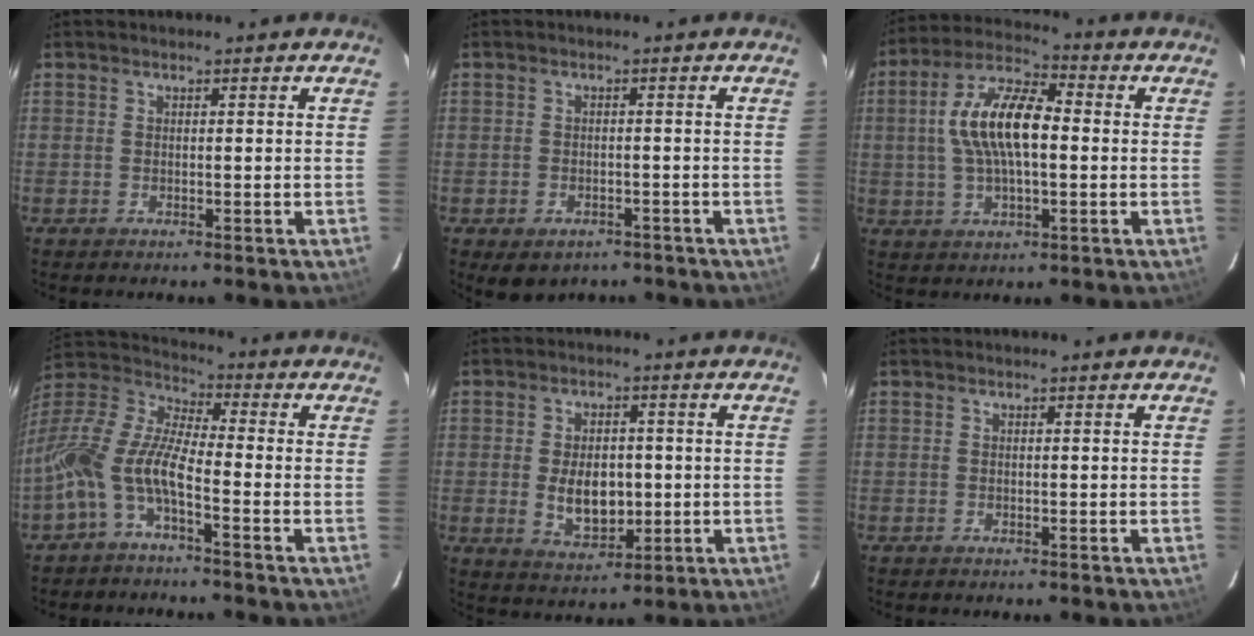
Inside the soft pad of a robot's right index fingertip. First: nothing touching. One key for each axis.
{"total": 5.8, "fx": -3.7, "fy": 3.8, "fz": 2.4, "tx": -0.047, "ty": -0.007, "tz": -0.038}
{"total": 13.0, "fx": 0.6, "fy": 5.3, "fz": 11.9, "tx": -0.232, "ty": 0.019, "tz": 0.007}
{"total": 13.0, "fx": -5.5, "fy": 4.1, "fz": 11.0, "tx": -0.231, "ty": 0.001, "tz": -0.118}
{"total": 8.3, "fx": -0.7, "fy": 5.2, "fz": 6.5, "tx": -0.122, "ty": -0.003, "tz": -0.001}
{"total": 0.0}